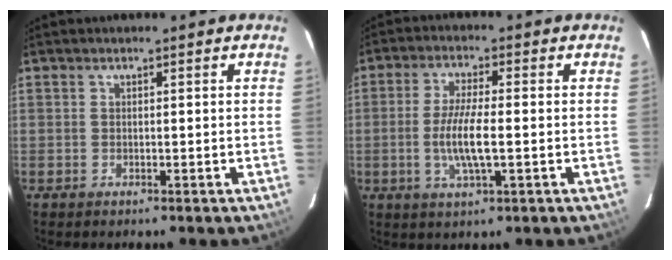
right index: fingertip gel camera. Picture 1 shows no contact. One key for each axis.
{"total": 7.6, "fx": -1.3, "fy": 1.5, "fz": 7.3, "tx": -0.144, "ty": -0.007, "tz": -0.026}